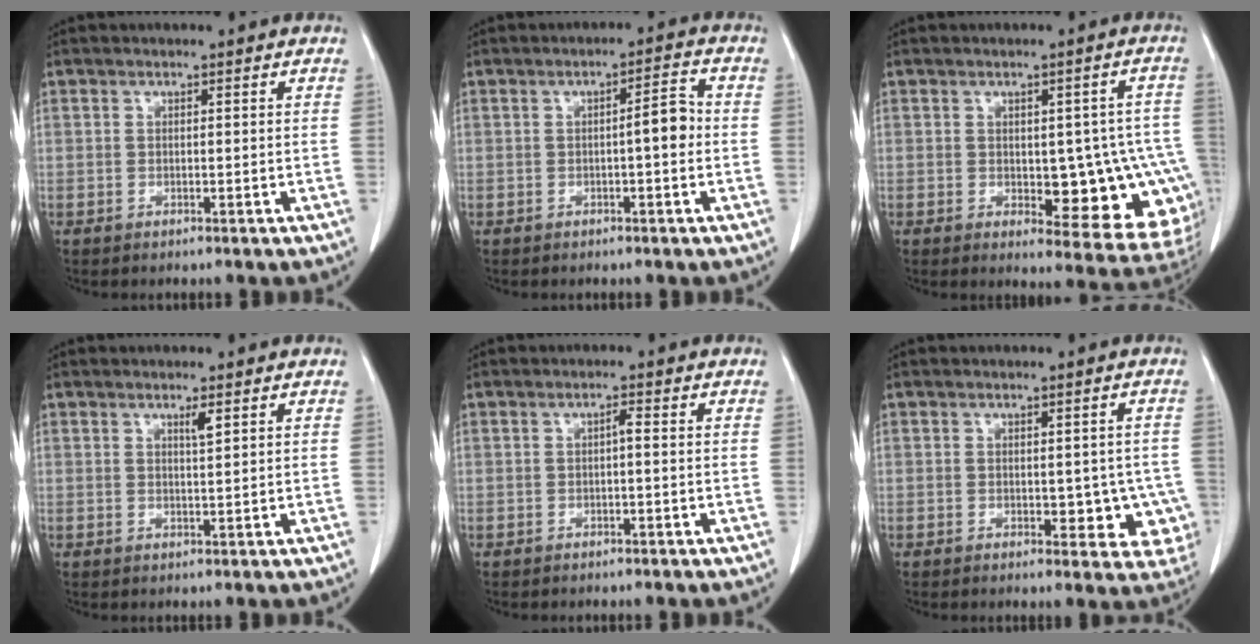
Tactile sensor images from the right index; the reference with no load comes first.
{"total": 3.8, "force": [-0.5, 0.7, 3.7], "torque": [-0.049, 0.011, -0.008]}
{"total": 13.8, "force": [-1.9, 5.5, 12.5], "torque": [-0.102, 0.013, -0.006]}
{"total": 1.6, "force": [0.9, 0.0, 1.3], "torque": [-0.023, -0.004, 0.015]}
{"total": 1.1, "force": [-0.1, 0.2, 1.1], "torque": [-0.017, 0.003, -0.001]}
{"total": 6.6, "force": [-1.1, 3.7, 5.4], "torque": [-0.037, 0.009, -0.007]}